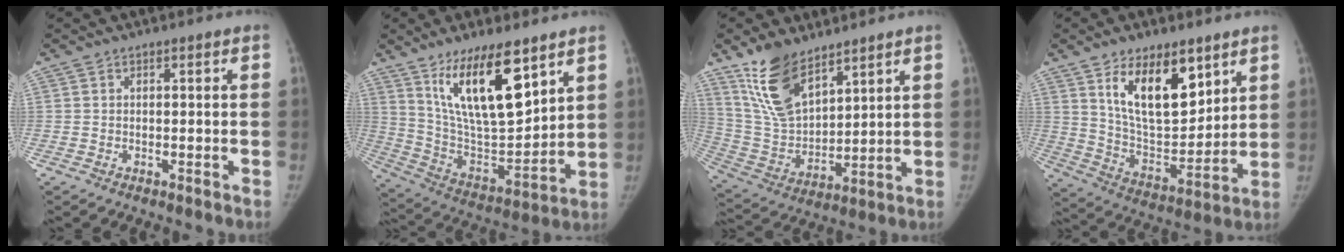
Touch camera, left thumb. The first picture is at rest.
{"total": 19.4, "force": [10.8, 6.7, 14.7], "torque": [-0.225, -0.060, 0.210]}
{"total": 14.9, "force": [10.0, 6.9, 8.6], "torque": [-0.130, -0.054, 0.211]}
{"total": 17.0, "force": [9.0, 8.3, 11.8], "torque": [-0.150, -0.054, 0.170]}